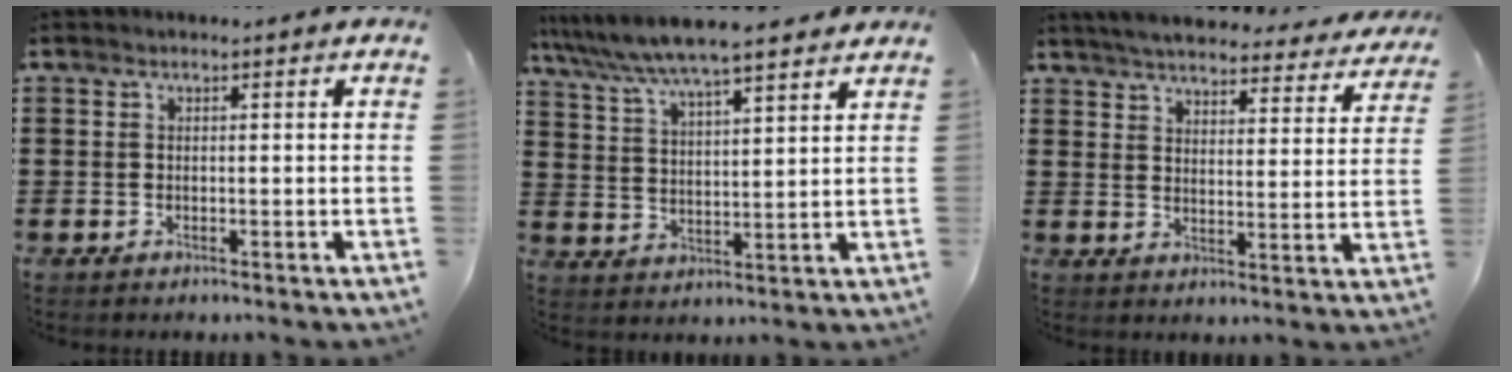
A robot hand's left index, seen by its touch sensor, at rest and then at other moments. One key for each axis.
{"total": 6.7, "fx": 6.0, "fy": 0.3, "fz": 2.8, "tx": -0.079, "ty": -0.026, "tz": 0.104}
{"total": 5.1, "fx": 5.0, "fy": 0.2, "fz": 1.4, "tx": -0.050, "ty": -0.029, "tz": 0.085}